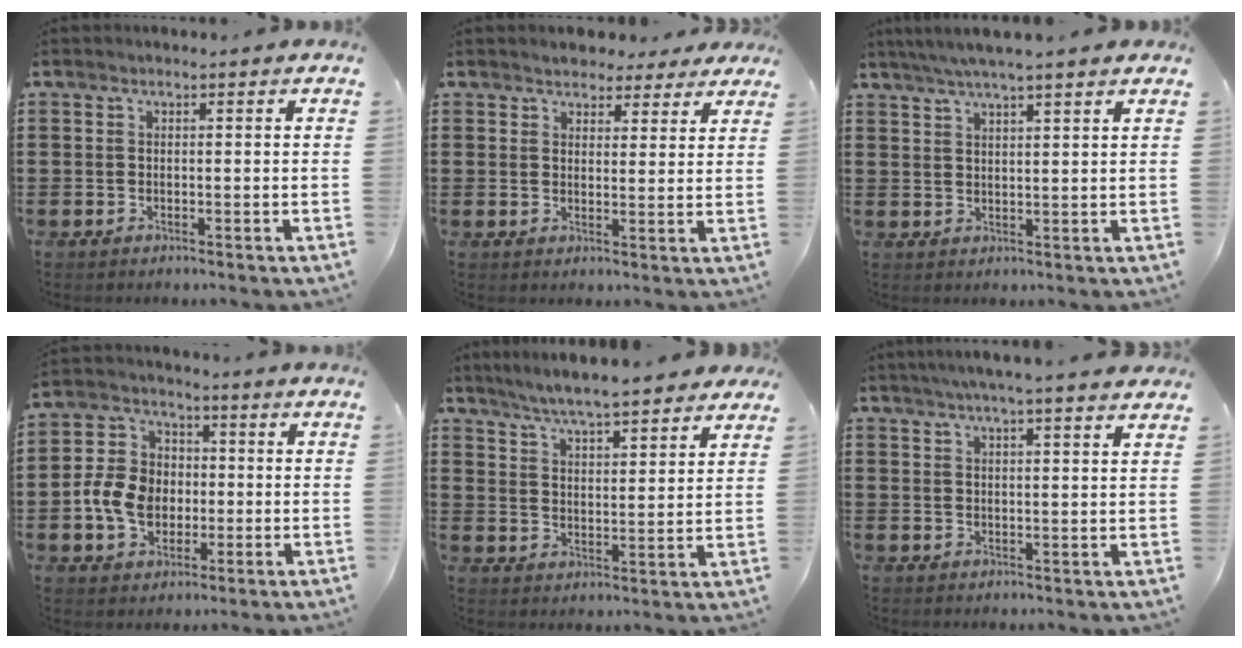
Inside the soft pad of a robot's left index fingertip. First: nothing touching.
{"total": 3.4, "force": [3.1, 1.3, 0.1], "torque": [-0.015, -0.001, 0.059]}
{"total": 3.8, "force": [3.3, -0.3, 1.8], "torque": [-0.045, -0.004, 0.059]}
{"total": 7.9, "force": [-1.5, 6.6, 4.2], "torque": [-0.107, 0.018, -0.029]}
{"total": 5.5, "force": [5.3, 0.2, 1.5], "torque": [-0.052, -0.022, 0.093]}
{"total": 3.6, "force": [3.2, -0.6, 1.6], "torque": [-0.040, -0.004, 0.057]}